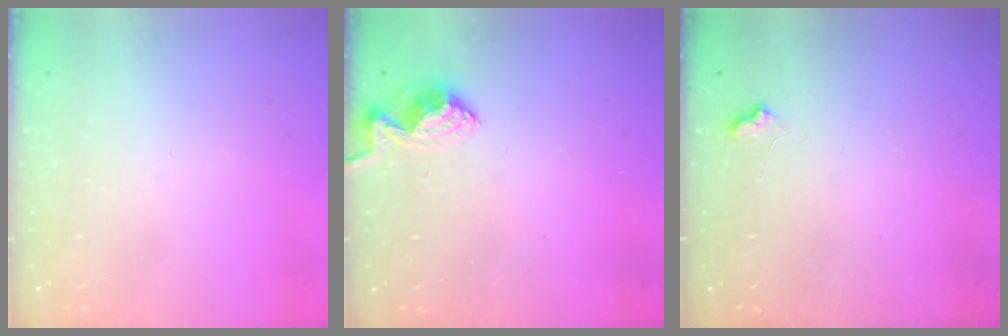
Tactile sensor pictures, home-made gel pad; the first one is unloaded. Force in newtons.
{"total": 7.6, "press": 7.6, "slide": 0.4}
{"total": 6.0, "press": 6.0, "slide": 0.8}